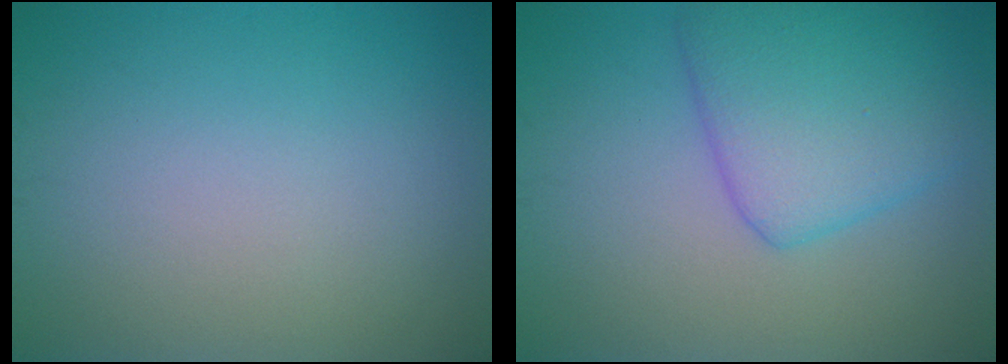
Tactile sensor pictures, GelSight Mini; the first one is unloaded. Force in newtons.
{"total": 5.8, "press": 5.8, "slide": 0.4}